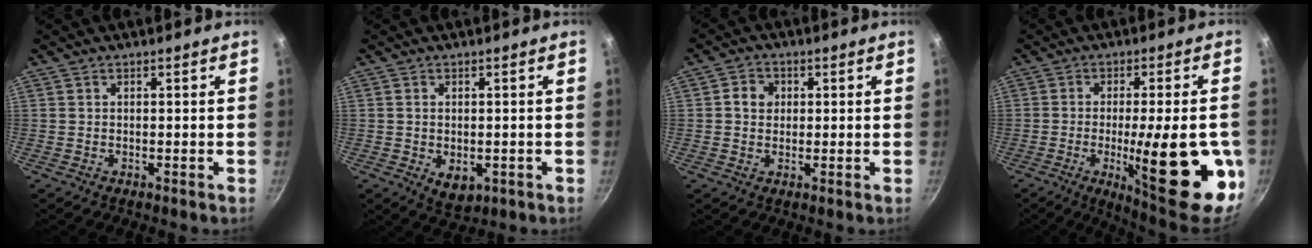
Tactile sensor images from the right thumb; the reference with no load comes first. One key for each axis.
{"total": 4.9, "fx": -1.0, "fy": 3.2, "fz": 3.6, "tx": -0.051, "ty": -0.011, "tz": -0.008}
{"total": 3.8, "fx": 0.6, "fy": 3.3, "fz": 1.8, "tx": -0.010, "ty": 0.005, "tz": 0.004}
{"total": 21.7, "fx": -5.3, "fy": 5.6, "fz": 20.2, "tx": -0.253, "ty": -0.002, "tz": -0.062}